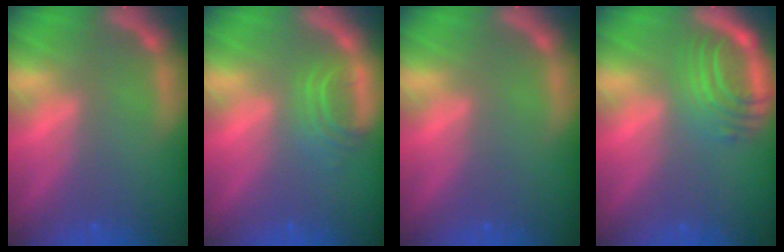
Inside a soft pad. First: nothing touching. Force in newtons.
{"total": 2.9}
{"total": 0.0}
{"total": 6.1}